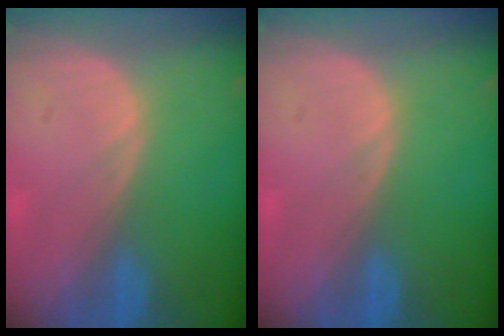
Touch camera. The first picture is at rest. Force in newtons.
{"total": 0.0}